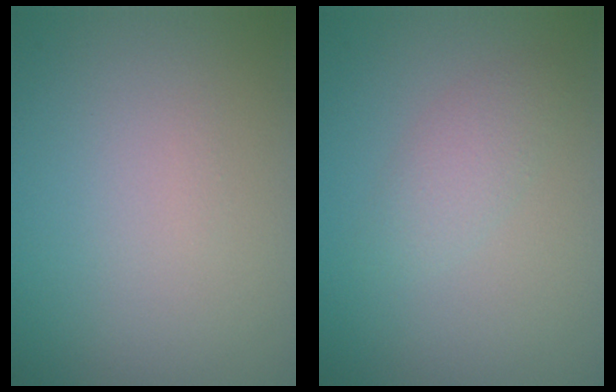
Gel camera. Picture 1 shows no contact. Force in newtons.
{"total": 1.9, "press": 1.9, "slide": 0.1}